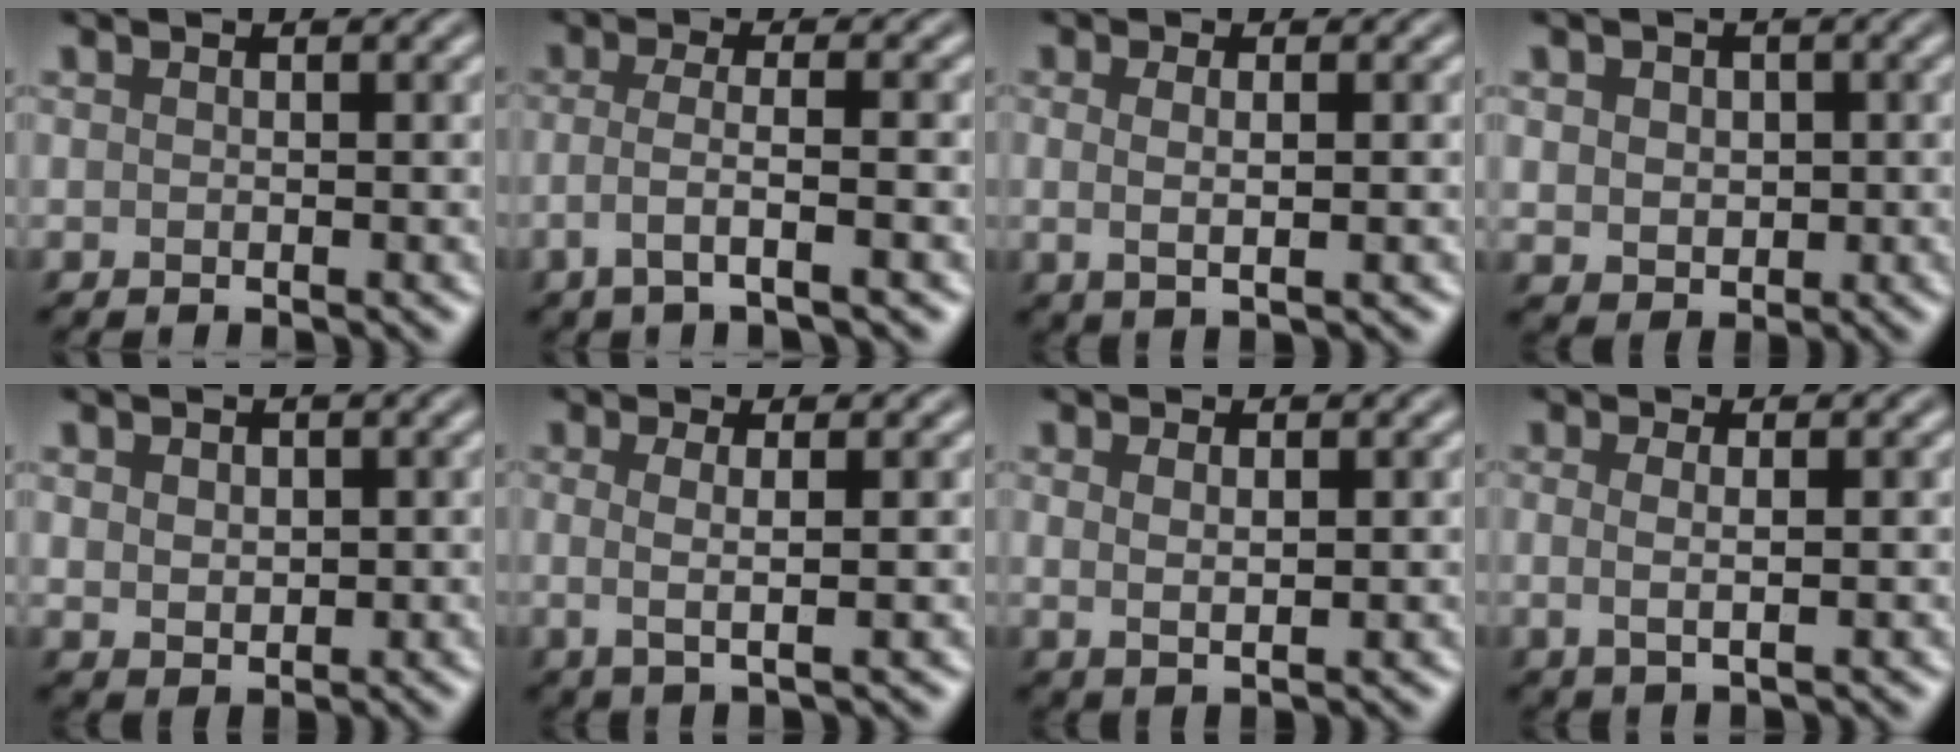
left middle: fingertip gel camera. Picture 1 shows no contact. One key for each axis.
{"total": 3.4, "fx": -1.3, "fy": 0.8, "fz": 3.1, "tx": -0.050, "ty": 0.001, "tz": -0.036}
{"total": 1.9, "fx": 0.1, "fy": 0.5, "fz": 1.8, "tx": -0.034, "ty": -0.001, "tz": 0.002}
{"total": 2.8, "fx": 0.5, "fy": 2.4, "fz": 1.4, "tx": -0.028, "ty": 0.004, "tz": 0.004}
{"total": 2.0, "fx": 0.6, "fy": 1.5, "fz": 1.0, "tx": -0.021, "ty": -0.005, "tz": 0.015}
{"total": 2.4, "fx": 0.1, "fy": 0.6, "fz": 2.4, "tx": -0.044, "ty": -0.003, "tz": -0.001}
{"total": 1.7, "fx": 0.5, "fy": 0.7, "fz": 1.5, "tx": -0.029, "ty": -0.004, "tz": 0.012}
{"total": 1.9, "fx": 0.1, "fy": 0.6, "fz": 1.8, "tx": -0.031, "ty": -0.003, "tz": -0.001}